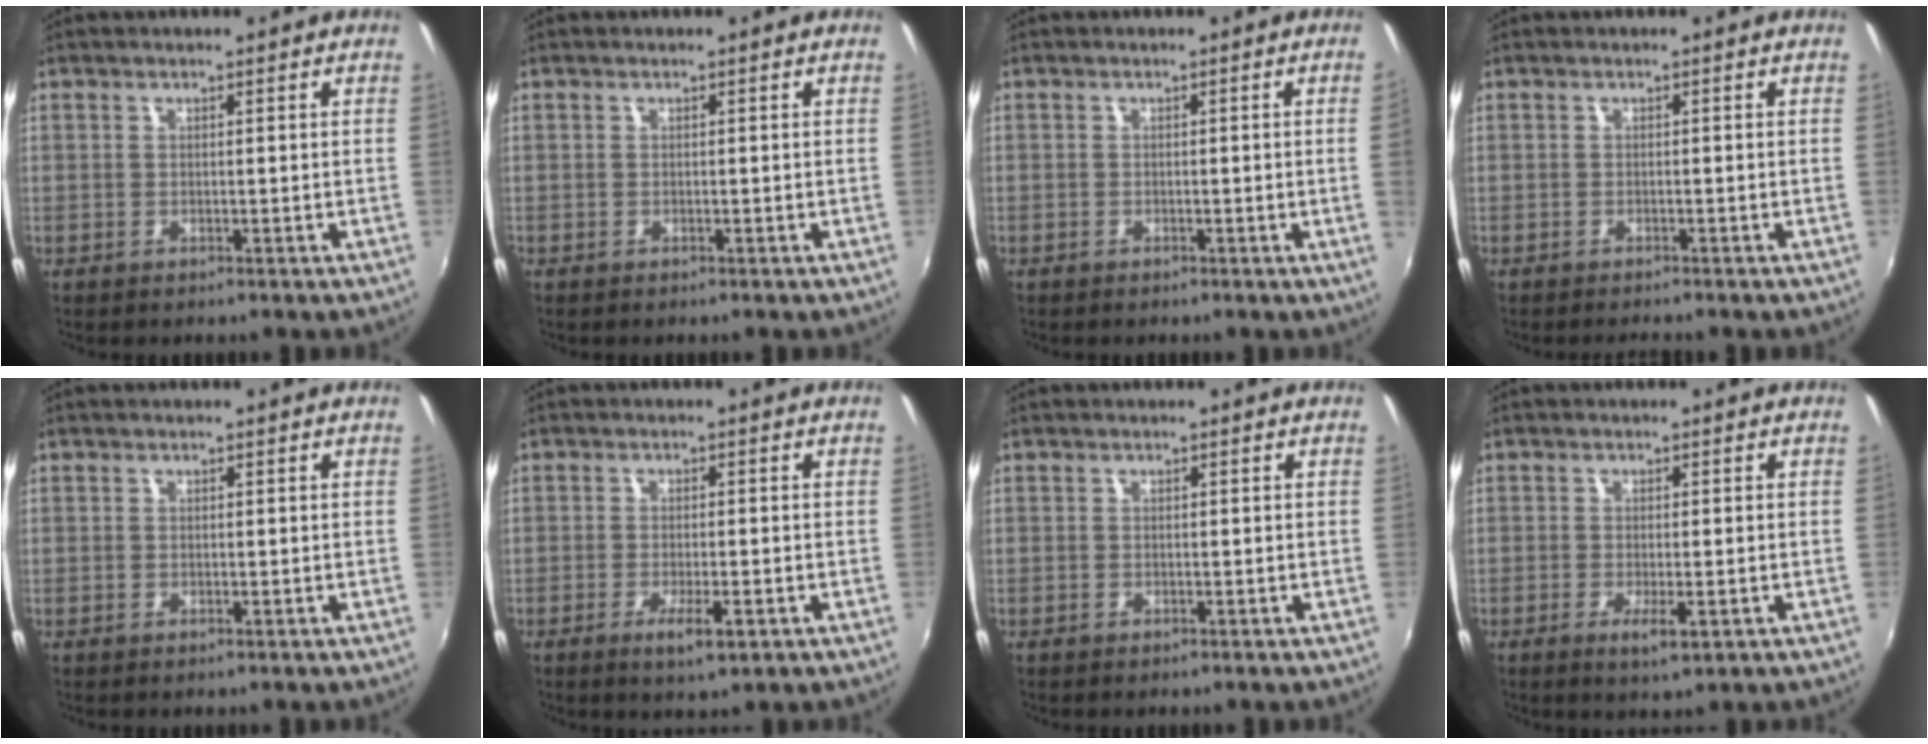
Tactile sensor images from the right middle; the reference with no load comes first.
{"total": 0.0}
{"total": 1.4, "force": [-0.1, -0.9, 1.1], "torque": [-0.011, -0.009, 0.001]}
{"total": 1.6, "force": [-1.5, 0.1, 0.4], "torque": [-0.013, -0.011, -0.026]}
{"total": 0.0}
{"total": 4.2, "force": [-1.9, 0.8, 3.7], "torque": [-0.072, -0.011, -0.030]}
{"total": 0.0}
{"total": 3.2, "force": [-1.1, 0.6, 2.9], "torque": [-0.056, -0.010, -0.016]}